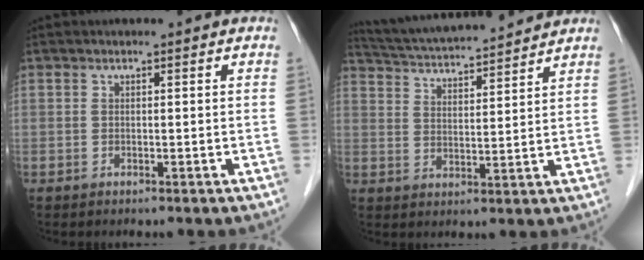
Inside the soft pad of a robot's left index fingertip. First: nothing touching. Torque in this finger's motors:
{"motor_torque": [-0.41, -0.77, 0.15, 0.05]}